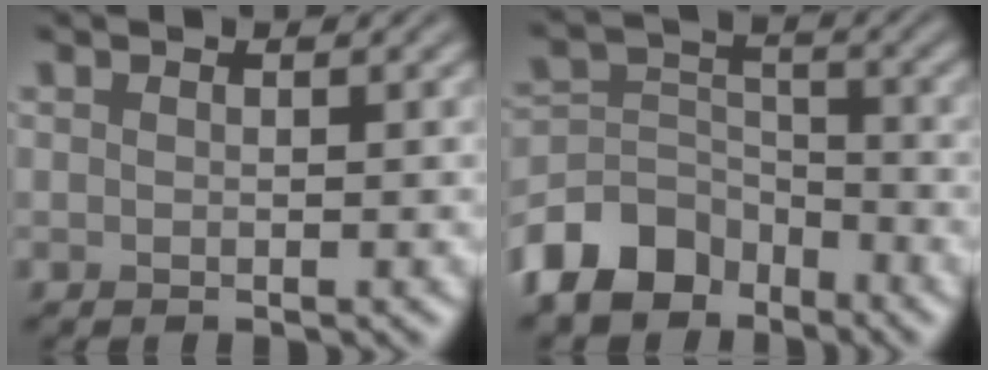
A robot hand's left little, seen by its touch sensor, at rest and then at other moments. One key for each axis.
{"total": 7.1, "fx": -5.1, "fy": 4.3, "fz": 2.5, "tx": -0.039, "ty": 0.001, "tz": -0.110}